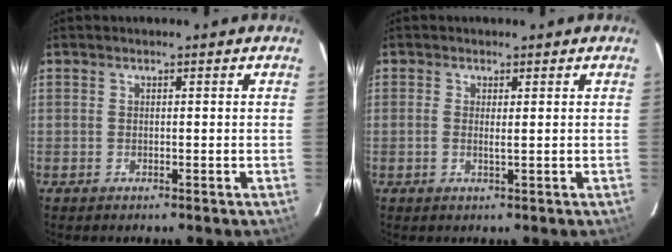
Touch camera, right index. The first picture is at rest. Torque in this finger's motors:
{"motor_torque": [-0.09, 0.08, -0.05, 0.02]}